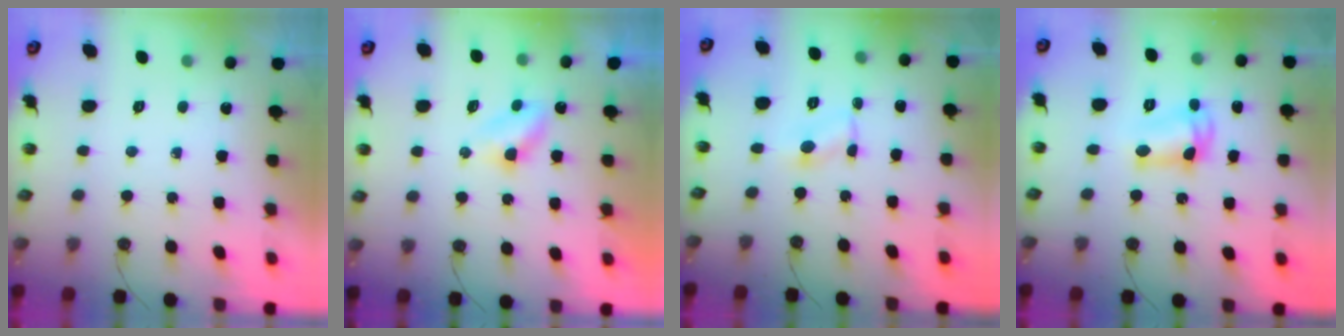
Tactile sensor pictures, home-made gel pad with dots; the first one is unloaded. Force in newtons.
{"total": 3.7, "press": 3.7, "slide": 0.4}
{"total": 1.8, "press": 1.8, "slide": 0.2}
{"total": 9.3, "press": 8.5, "slide": 3.7}